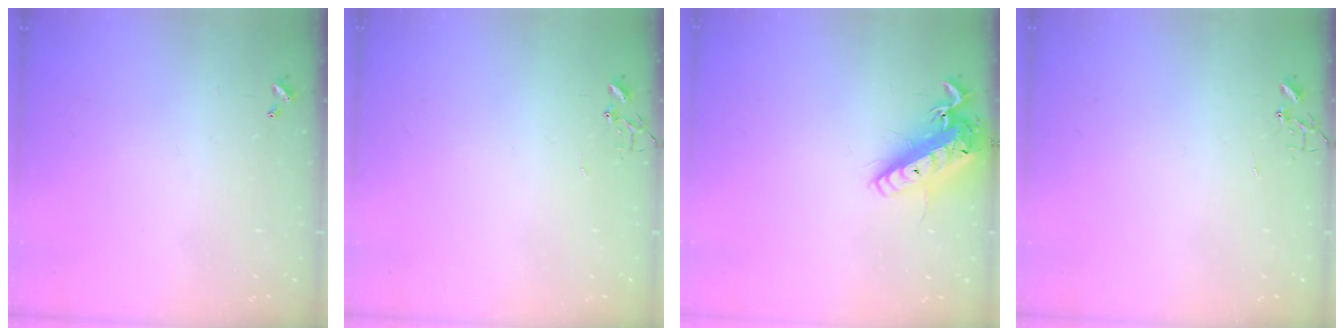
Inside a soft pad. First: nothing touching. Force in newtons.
{"total": 0.0}
{"total": 16.1, "press": 15.8, "slide": 3.2}
{"total": 0.0}